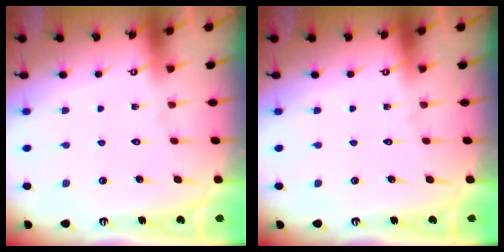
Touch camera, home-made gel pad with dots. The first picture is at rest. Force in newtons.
{"total": 0.0}